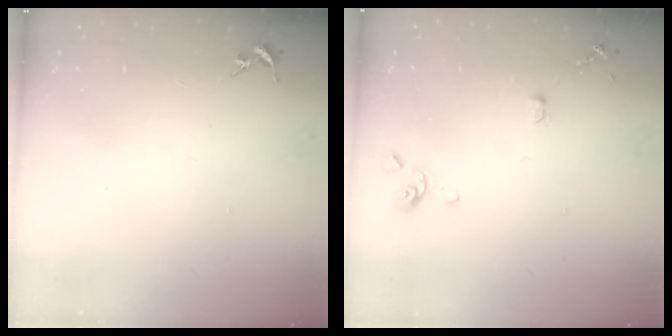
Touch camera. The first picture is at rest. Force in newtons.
{"total": 3.6, "press": 3.5, "slide": 0.8}